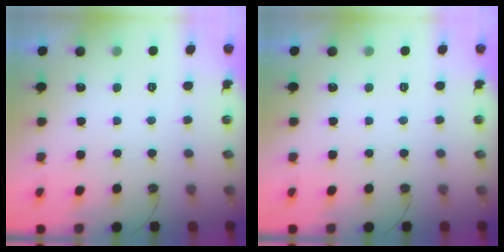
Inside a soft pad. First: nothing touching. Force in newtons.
{"total": 0.0}